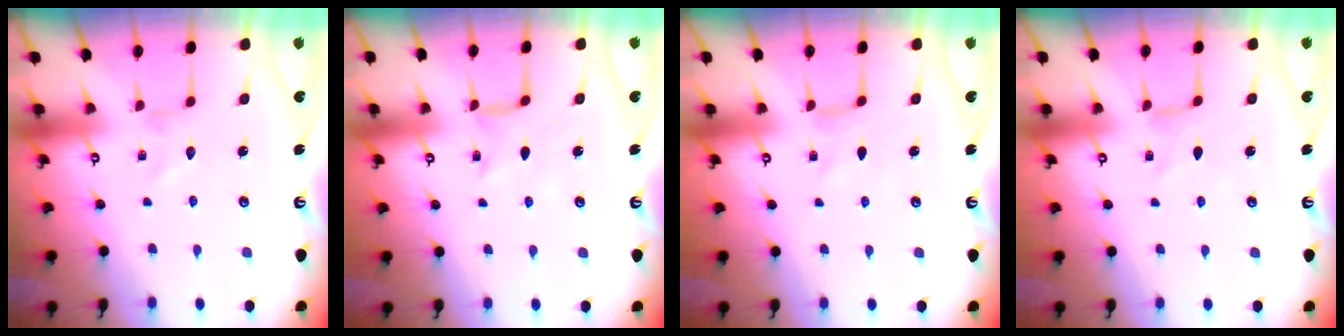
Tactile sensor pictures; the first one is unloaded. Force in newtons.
{"total": 2.9, "press": 2.9, "slide": 0.3}
{"total": 0.0}
{"total": 0.0}